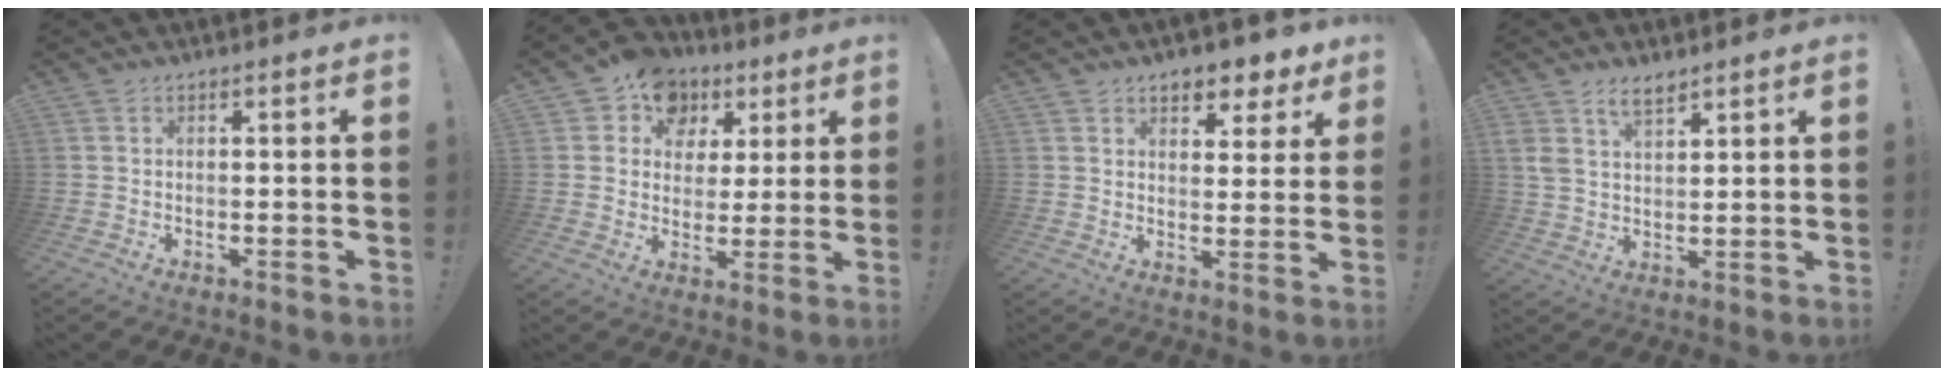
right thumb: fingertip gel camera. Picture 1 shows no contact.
{"total": 10.4, "force": [4.7, 8.9, 2.9], "torque": [-0.040, -0.023, 0.092]}
{"total": 7.1, "force": [5.3, 3.8, 2.9], "torque": [-0.029, -0.037, 0.095]}
{"total": 6.3, "force": [4.8, 2.7, 3.1], "torque": [-0.057, -0.019, 0.090]}